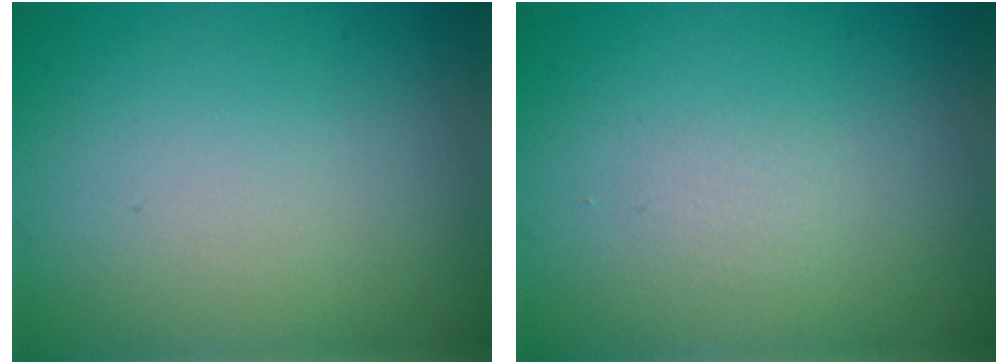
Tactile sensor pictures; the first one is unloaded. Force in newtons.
{"total": 0.7, "press": 0.7, "slide": 0.0}